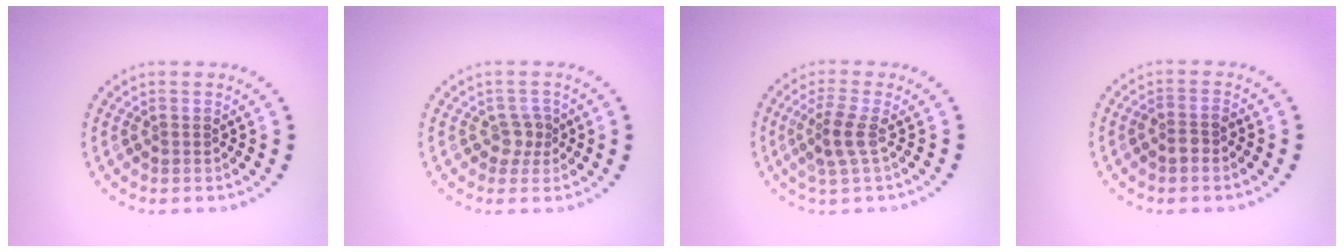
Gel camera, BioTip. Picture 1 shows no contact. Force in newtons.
{"total": 1.7, "press": 1.4, "slide": 1.0}
{"total": 2.2, "press": 1.7, "slide": 1.4}
{"total": 1.5, "press": 1.3, "slide": 0.8}